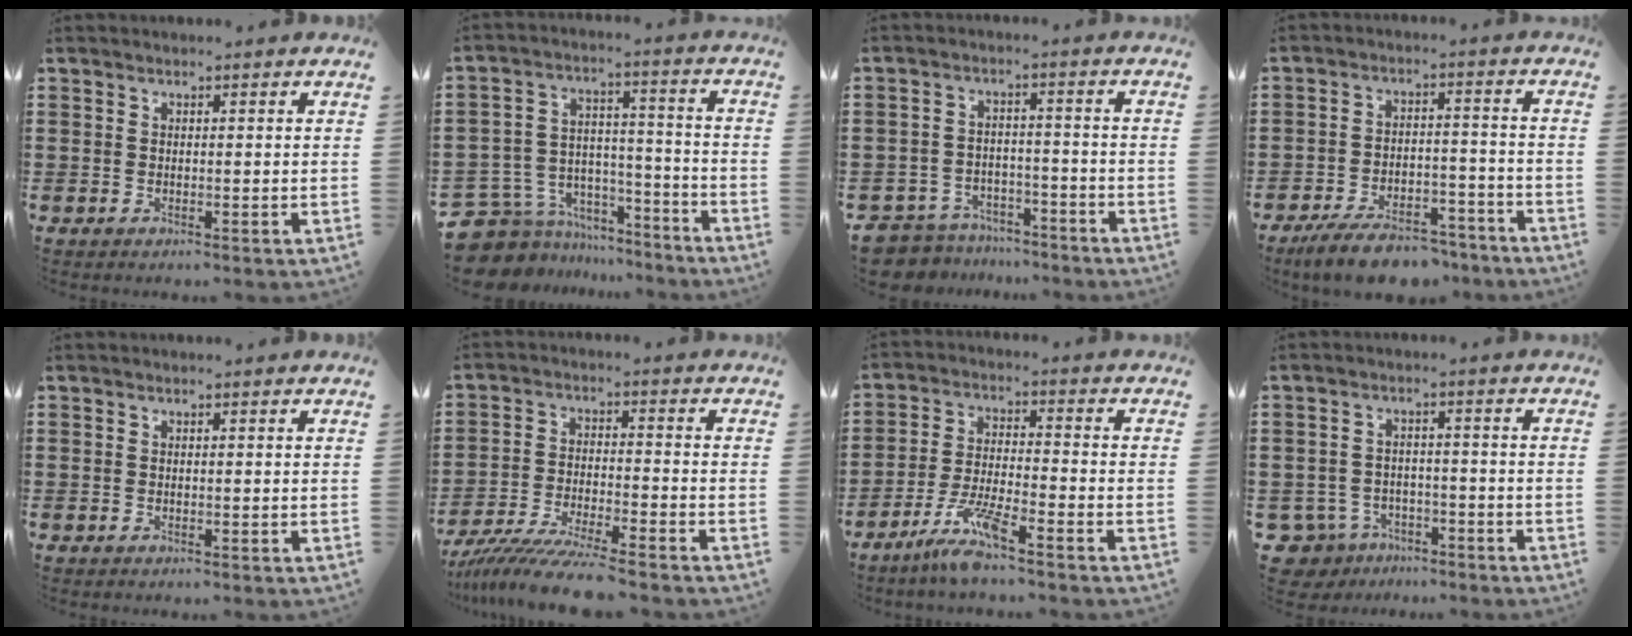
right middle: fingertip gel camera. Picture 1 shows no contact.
{"total": 7.4, "force": [-6.1, 4.2, 1.0], "torque": [-0.052, 0.000, -0.119]}
{"total": 5.9, "force": [-5.8, 1.1, 0.1], "torque": [-0.024, 0.007, -0.123]}
{"total": 7.8, "force": [-7.0, 1.9, 2.8], "torque": [-0.047, 0.019, -0.130]}
{"total": 0.0}
{"total": 8.4, "force": [-7.8, 0.0, 3.2], "torque": [-0.064, -0.005, -0.149]}
{"total": 6.9, "force": [-5.4, 0.4, 4.3], "torque": [-0.095, -0.011, -0.104]}
{"total": 4.2, "force": [-3.8, 1.7, 0.7], "torque": [-0.042, 0.000, -0.082]}